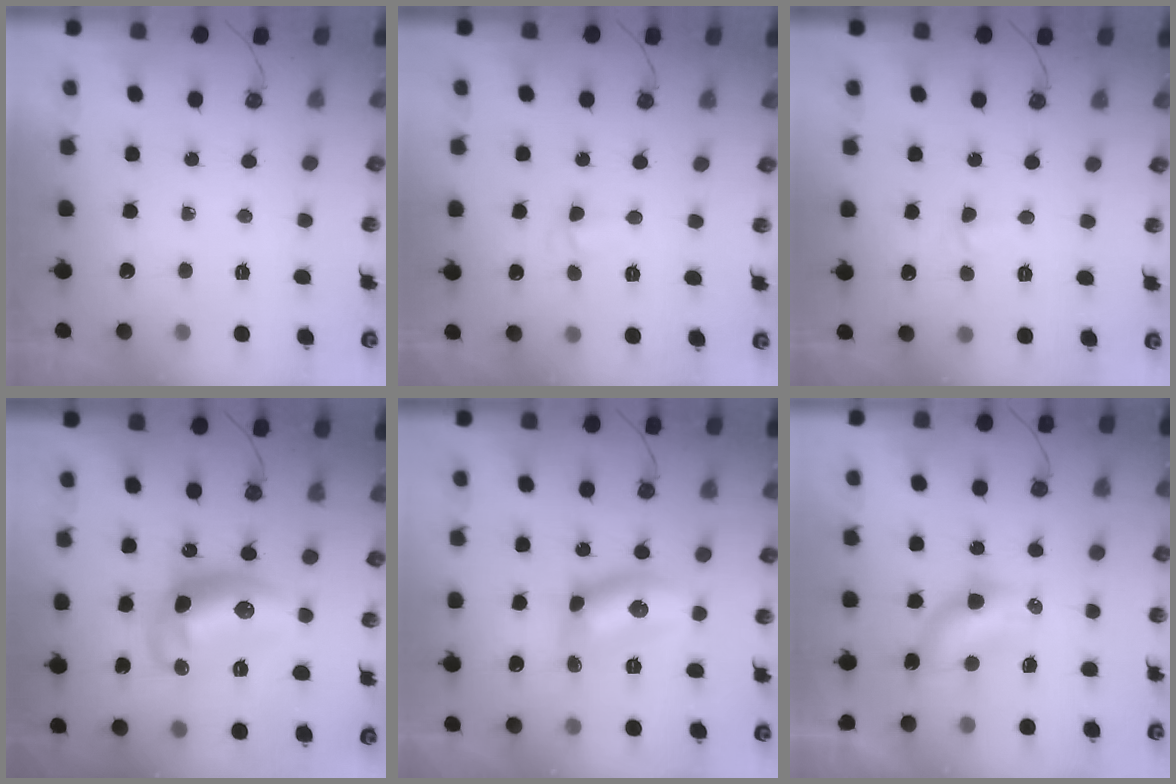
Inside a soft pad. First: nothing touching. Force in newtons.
{"total": 3.6, "press": 3.4, "slide": 1.2}
{"total": 2.9, "press": 2.9, "slide": 0.4}
{"total": 14.7, "press": 14.6, "slide": 1.1}
{"total": 11.6, "press": 11.4, "slide": 2.1}
{"total": 7.7, "press": 7.1, "slide": 3.0}